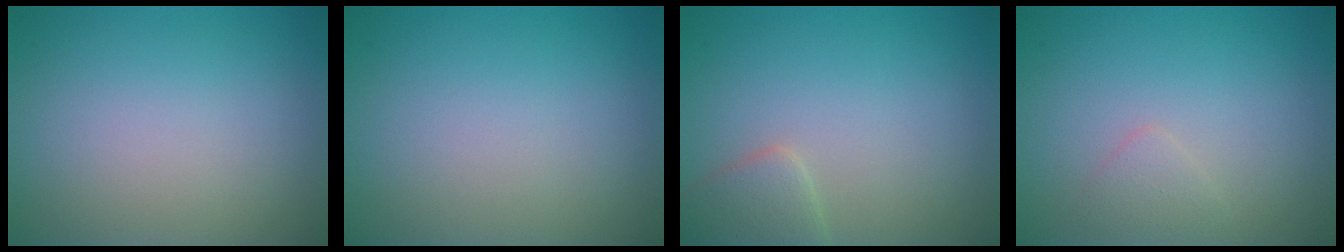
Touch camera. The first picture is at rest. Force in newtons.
{"total": 0.0}
{"total": 2.3, "press": 2.3, "slide": 0.2}
{"total": 1.1, "press": 1.1, "slide": 0.0}